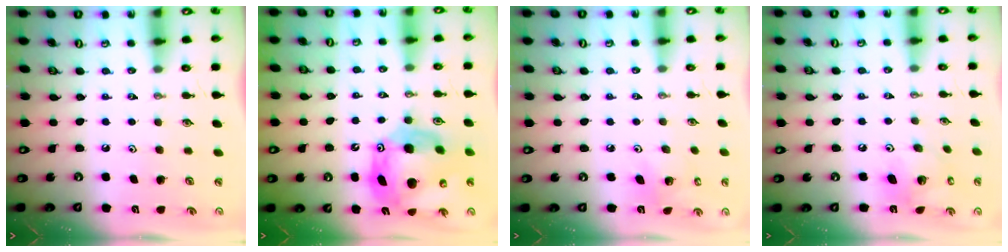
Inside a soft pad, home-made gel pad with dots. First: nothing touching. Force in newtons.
{"total": 17.8, "press": 17.7, "slide": 1.7}
{"total": 3.6, "press": 3.6, "slide": 0.3}
{"total": 11.6, "press": 11.3, "slide": 2.5}